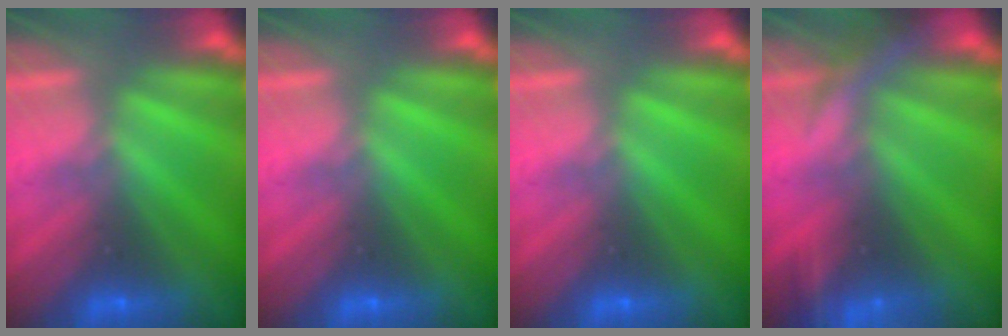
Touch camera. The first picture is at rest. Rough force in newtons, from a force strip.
{"total": 0.0}
{"total": 0.0}
{"total": 7.7}